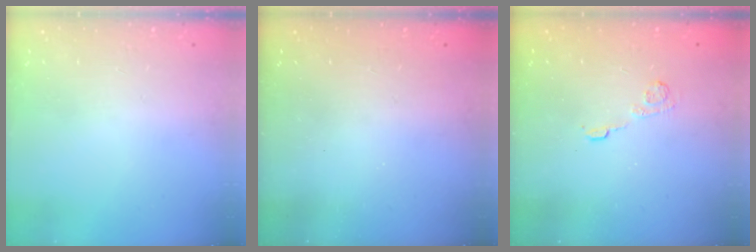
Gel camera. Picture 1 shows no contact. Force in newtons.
{"total": 2.3, "press": 2.2, "slide": 0.7}
{"total": 3.5, "press": 3.2, "slide": 1.4}